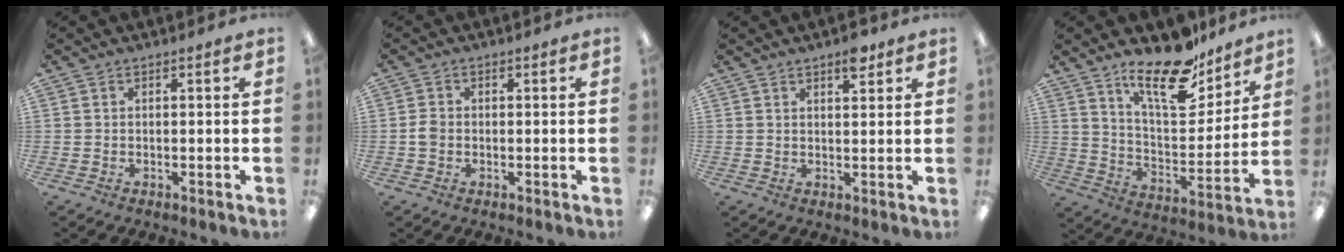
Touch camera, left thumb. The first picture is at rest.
{"total": 2.4, "force": [-0.4, 1.9, 1.4], "torque": [-0.024, 0.006, -0.007]}
{"total": 4.0, "force": [3.0, 1.5, 2.2], "torque": [-0.016, -0.014, 0.047]}
{"total": 18.2, "force": [13.4, 7.0, 10.2], "torque": [-0.156, -0.087, 0.226]}